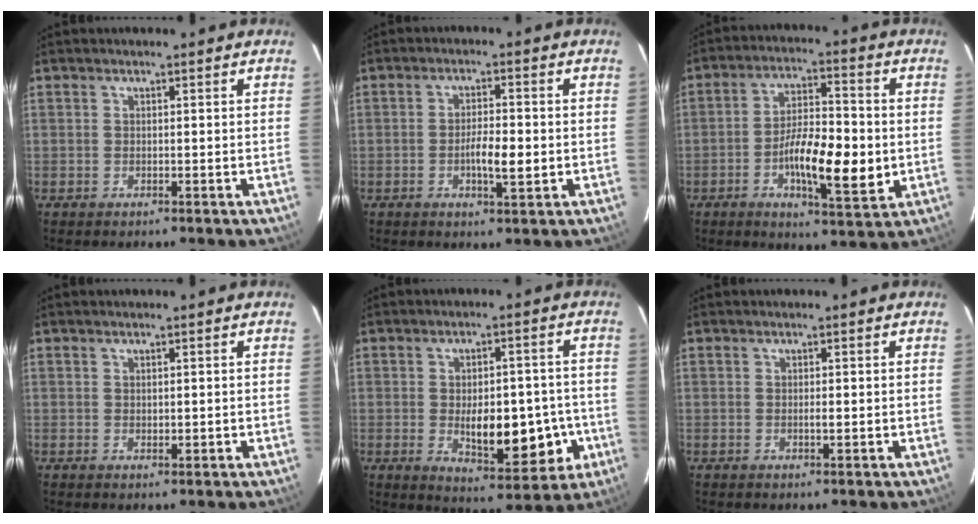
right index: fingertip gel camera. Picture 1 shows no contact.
{"total": 5.3, "force": [-0.9, 1.4, 5.0], "torque": [-0.091, 0.001, -0.014]}
{"total": 12.6, "force": [-2.5, 3.5, 11.8], "torque": [-0.204, 0.003, -0.040]}
{"total": 1.2, "force": [0.0, 0.8, 0.9], "torque": [-0.021, -0.002, 0.003]}
{"total": 13.3, "force": [-2.7, 6.0, 11.5], "torque": [-0.157, 0.010, -0.023]}
{"total": 1.1, "force": [-0.1, 0.4, 1.1], "torque": [-0.023, -0.001, -0.001]}